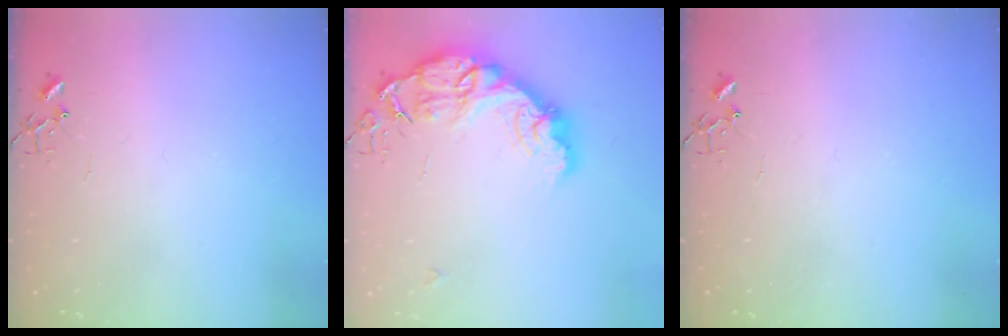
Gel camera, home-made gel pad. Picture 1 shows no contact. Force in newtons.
{"total": 18.2, "press": 18.2, "slide": 1.3}
{"total": 0.0}